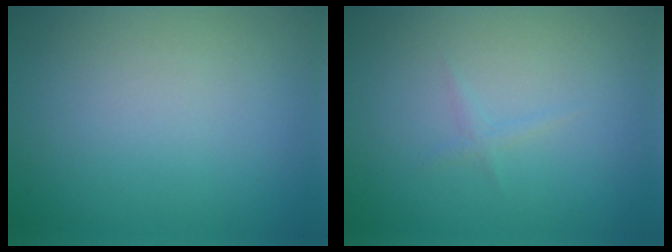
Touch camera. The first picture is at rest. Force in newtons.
{"total": 0.7, "press": 0.7, "slide": 0.1}